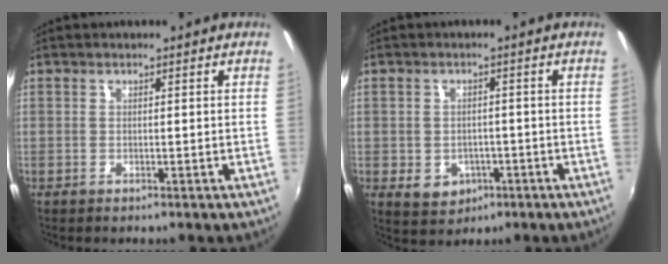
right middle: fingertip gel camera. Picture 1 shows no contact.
{"total": 6.0, "force": [-2.3, 4.9, 2.6], "torque": [-0.063, -0.003, -0.023]}